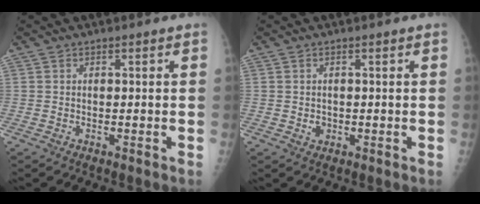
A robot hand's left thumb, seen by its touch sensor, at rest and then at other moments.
{"total": 1.3, "force": [-0.1, 1.2, 0.6], "torque": [-0.006, 0.001, 0.003]}